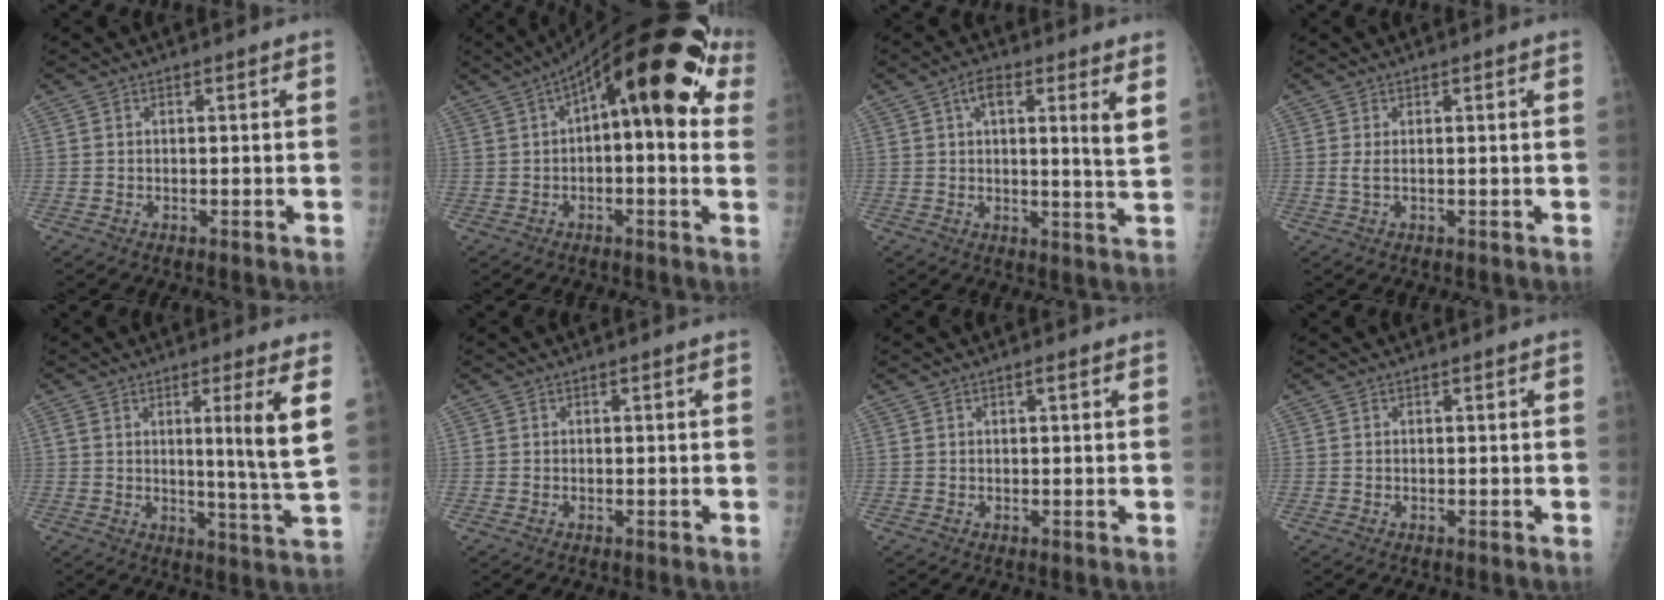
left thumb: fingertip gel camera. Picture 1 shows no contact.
{"total": 23.2, "force": [6.9, 8.7, 20.4], "torque": [-0.293, 0.044, 0.094]}
{"total": 8.6, "force": [3.7, 1.9, 7.6], "torque": [-0.108, -0.020, 0.049]}
{"total": 1.3, "force": [0.2, -0.1, 1.3], "torque": [-0.040, 0.000, 0.006]}
{"total": 10.1, "force": [3.3, -1.0, 9.5], "torque": [-0.145, -0.035, 0.051]}
{"total": 0.0}
{"total": 1.0, "force": [0.6, 0.3, 0.8], "torque": [-0.013, -0.001, 0.008]}
{"total": 0.0}